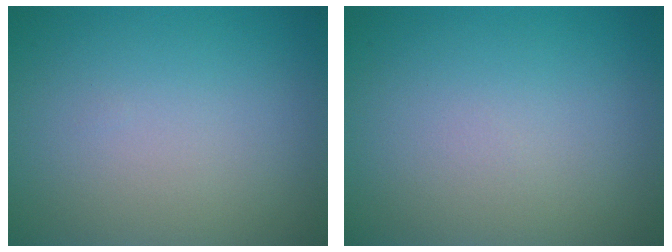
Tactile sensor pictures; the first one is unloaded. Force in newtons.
{"total": 0.0}